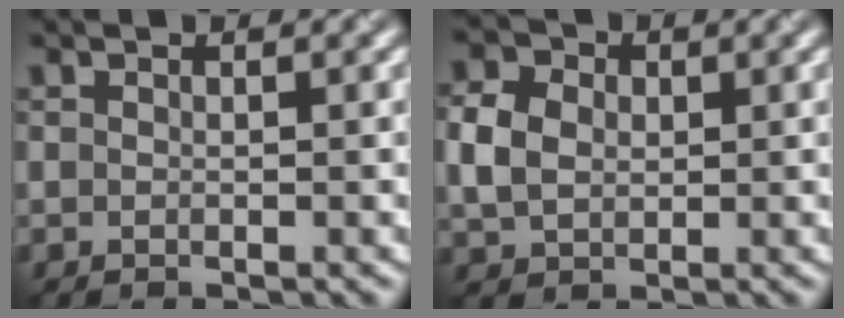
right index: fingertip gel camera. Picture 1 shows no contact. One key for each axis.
{"total": 3.8, "fx": 0.0, "fy": 3.2, "fz": 2.0, "tx": -0.053, "ty": 0.014, "tz": 0.003}